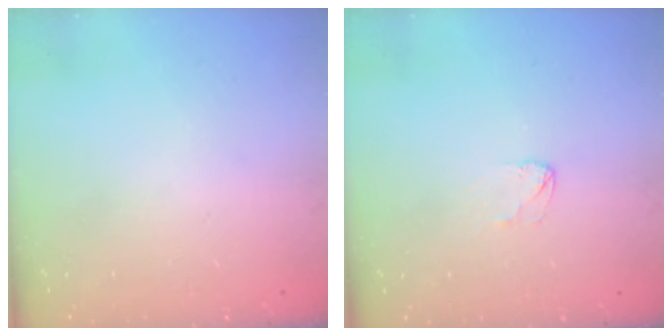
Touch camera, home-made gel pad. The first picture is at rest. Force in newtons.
{"total": 2.5, "press": 2.5, "slide": 0.1}